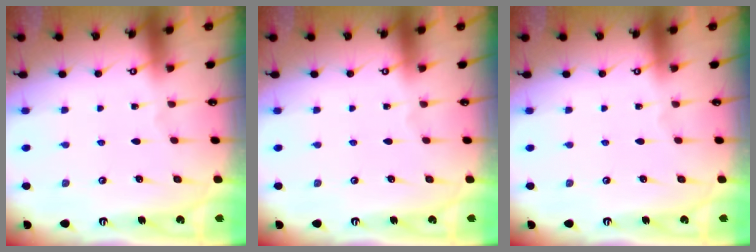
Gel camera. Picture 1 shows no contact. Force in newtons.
{"total": 0.0}
{"total": 0.0}